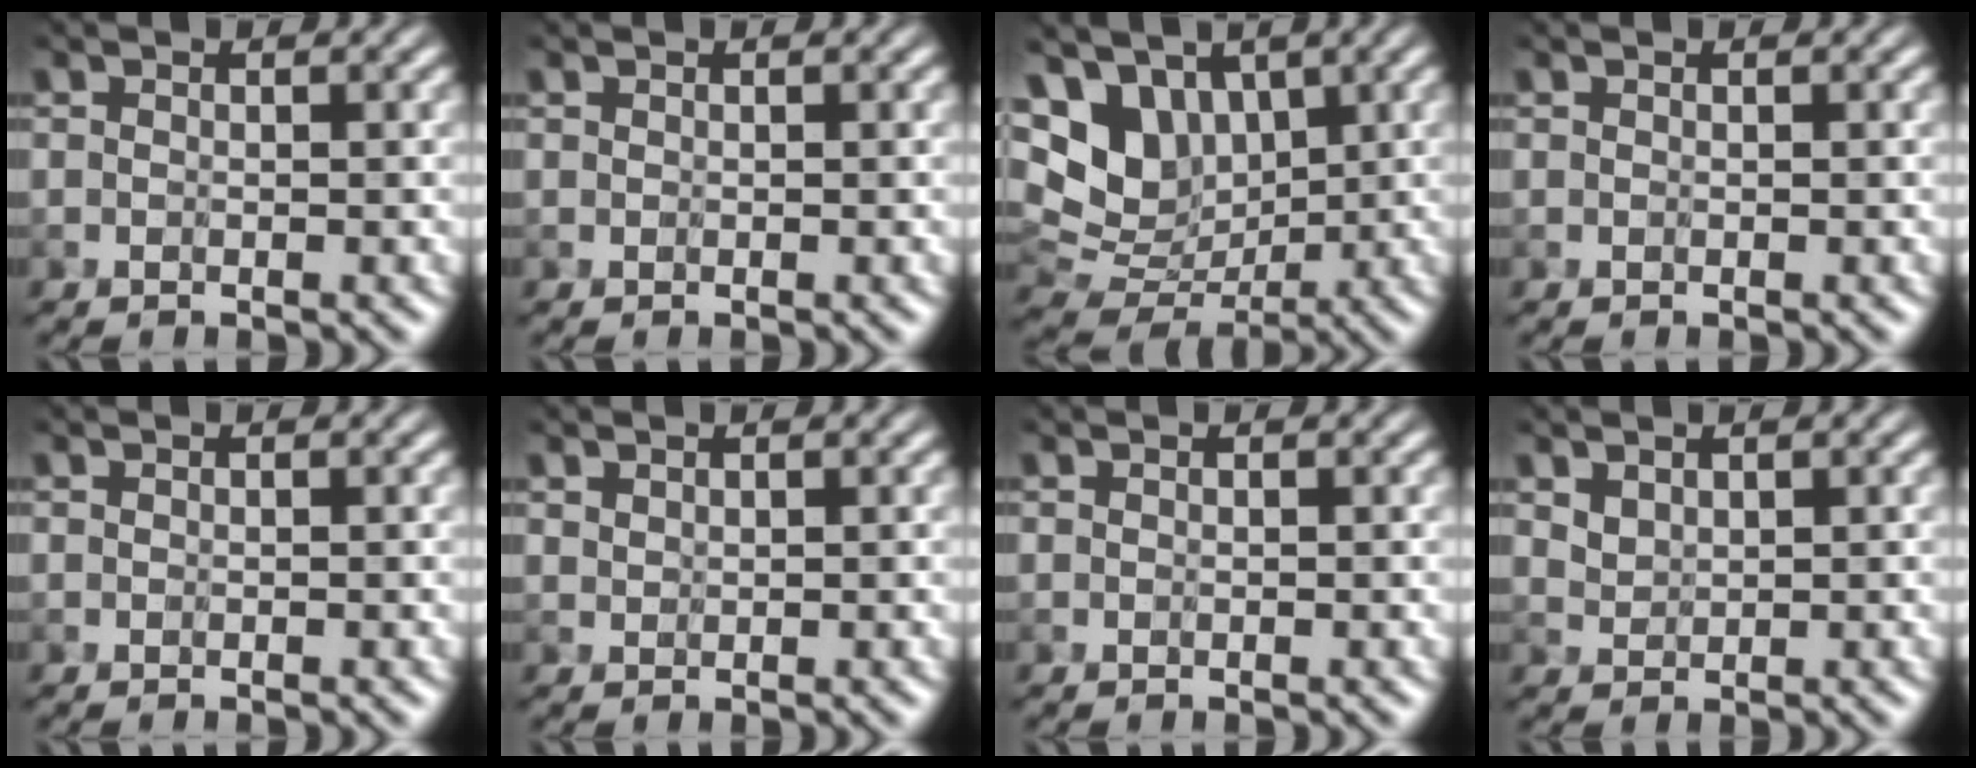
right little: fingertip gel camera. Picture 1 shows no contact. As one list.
[{"total": 0.0}, {"total": 7.0, "force": [2.3, 5.0, 4.3], "torque": [-0.079, -0.005, 0.039]}, {"total": 0.0}, {"total": 0.0}, {"total": 0.7, "force": [0.6, 0.3, 0.1], "torque": [-0.007, -0.001, 0.016]}, {"total": 0.0}, {"total": 1.3, "force": [0.8, 0.8, 0.6], "torque": [-0.015, -0.001, 0.021]}]